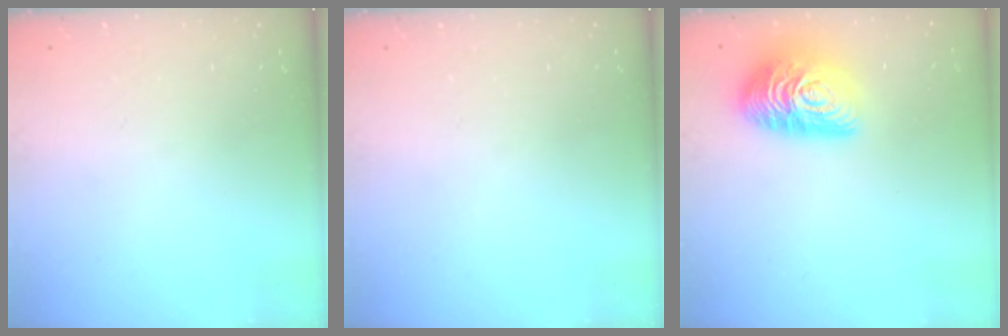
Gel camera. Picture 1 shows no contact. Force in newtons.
{"total": 0.0}
{"total": 16.0, "press": 16.0, "slide": 0.9}